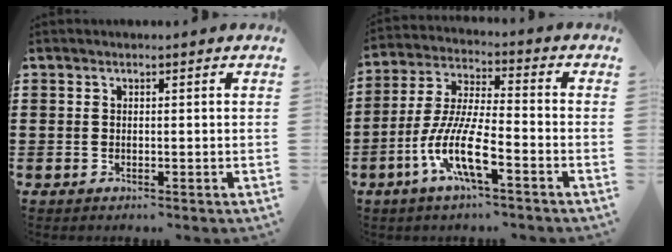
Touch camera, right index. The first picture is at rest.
{"total": 10.3, "force": [-5.0, 1.7, 8.8], "torque": [-0.206, -0.017, -0.099]}